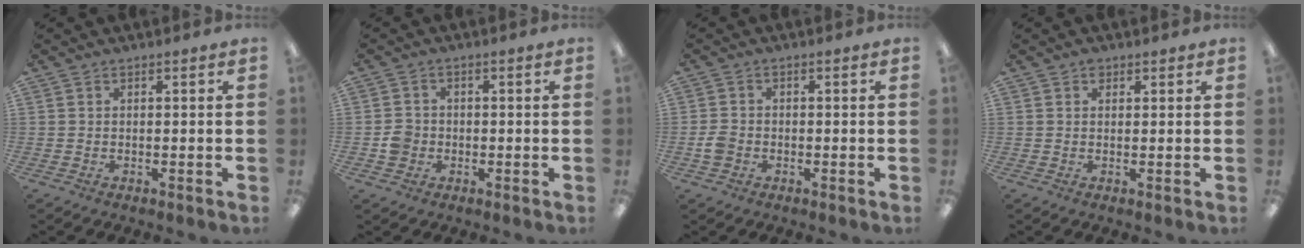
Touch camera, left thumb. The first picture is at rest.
{"total": 3.9, "force": [-0.9, 3.7, 1.1], "torque": [-0.011, 0.005, -0.017]}
{"total": 3.0, "force": [-1.0, 2.5, 1.5], "torque": [-0.024, 0.007, -0.018]}
{"total": 1.4, "force": [0.9, 1.0, 0.5], "torque": [-0.003, -0.002, 0.015]}